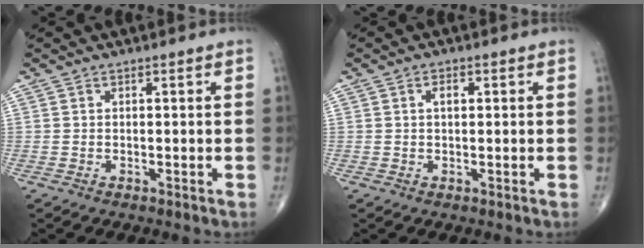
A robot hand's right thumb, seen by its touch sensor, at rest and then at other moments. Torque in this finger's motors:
{"motor_torque": [-0.01, 0.28, 0.22, -0.06, 0.12]}